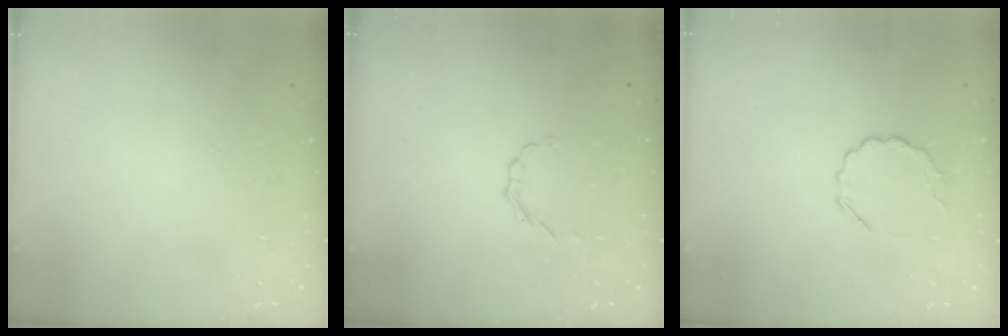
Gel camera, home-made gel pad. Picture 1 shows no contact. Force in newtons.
{"total": 1.7, "press": 1.6, "slide": 0.6}
{"total": 5.7, "press": 5.5, "slide": 1.3}